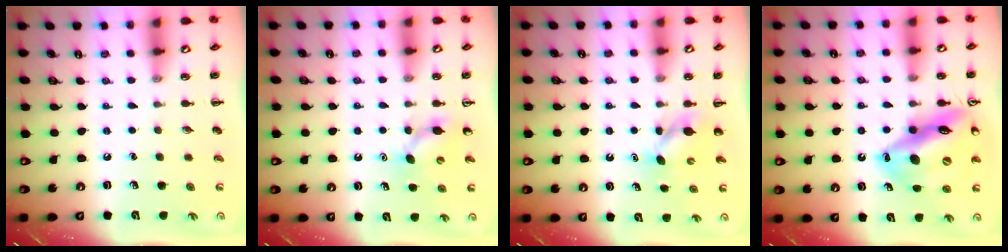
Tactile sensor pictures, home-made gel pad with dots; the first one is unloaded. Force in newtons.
{"total": 5.9, "press": 5.7, "slide": 1.5}
{"total": 4.4, "press": 4.3, "slide": 1.0}
{"total": 18.1, "press": 17.7, "slide": 3.9}